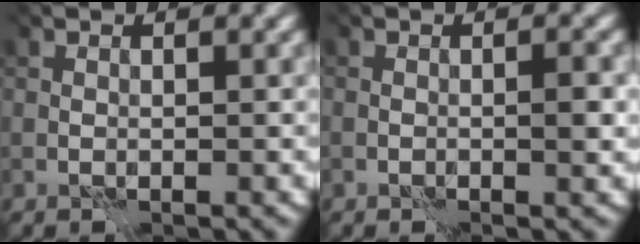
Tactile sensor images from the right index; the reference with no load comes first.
{"total": 1.5, "force": [-0.5, 0.3, 1.3], "torque": [-0.020, -0.003, -0.009]}